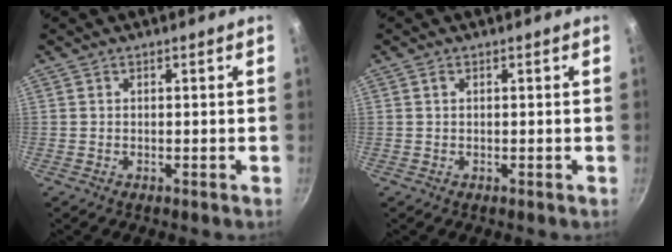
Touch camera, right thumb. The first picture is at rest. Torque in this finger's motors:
{"motor_torque": [-0.21, 0.32, 0.21, -0.11, -0.03]}